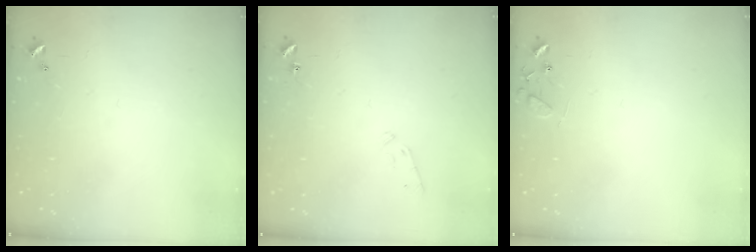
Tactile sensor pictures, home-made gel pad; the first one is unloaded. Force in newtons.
{"total": 6.7, "press": 6.7, "slide": 1.0}
{"total": 9.0, "press": 9.0, "slide": 0.6}